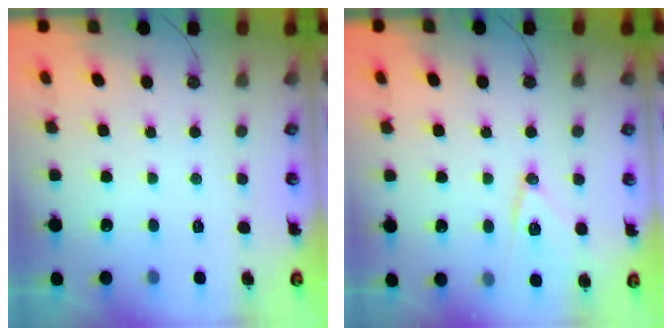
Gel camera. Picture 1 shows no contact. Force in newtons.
{"total": 12.3, "press": 12.2, "slide": 1.3}